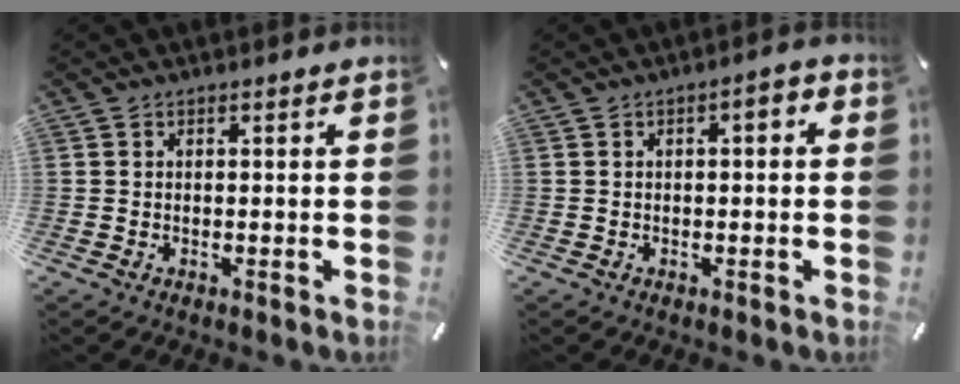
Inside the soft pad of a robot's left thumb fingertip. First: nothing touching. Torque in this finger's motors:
{"motor_torque": [-0.02, 0.00, 0.11, 0.15, 0.02]}